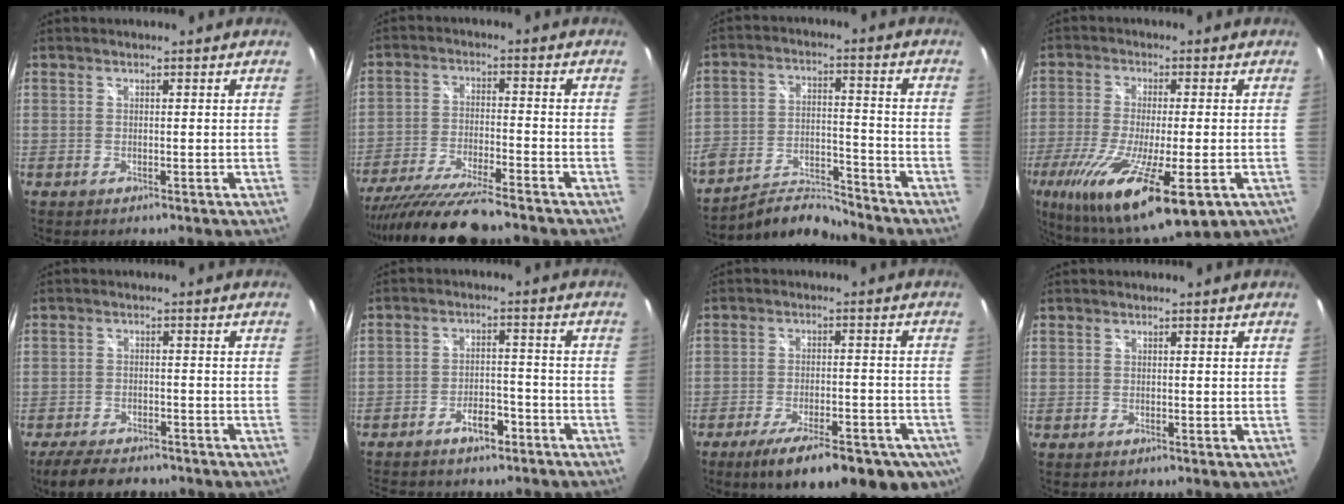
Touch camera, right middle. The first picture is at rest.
{"total": 14.0, "force": [-12.2, 0.8, 6.7], "torque": [-0.146, -0.034, -0.213]}
{"total": 9.6, "force": [-9.2, 1.5, 2.2], "torque": [-0.044, 0.003, -0.164]}
{"total": 22.3, "force": [-10.0, 5.9, 19.0], "torque": [-0.380, -0.083, -0.162]}
{"total": 8.6, "force": [-7.0, 3.2, 3.7], "torque": [-0.094, -0.009, -0.113]}
{"total": 7.8, "force": [-6.2, 3.3, 3.4], "torque": [-0.077, 0.019, -0.088]}
{"total": 17.7, "force": [-11.6, 6.1, 11.8], "torque": [-0.201, -0.042, -0.162]}
{"total": 0.0}